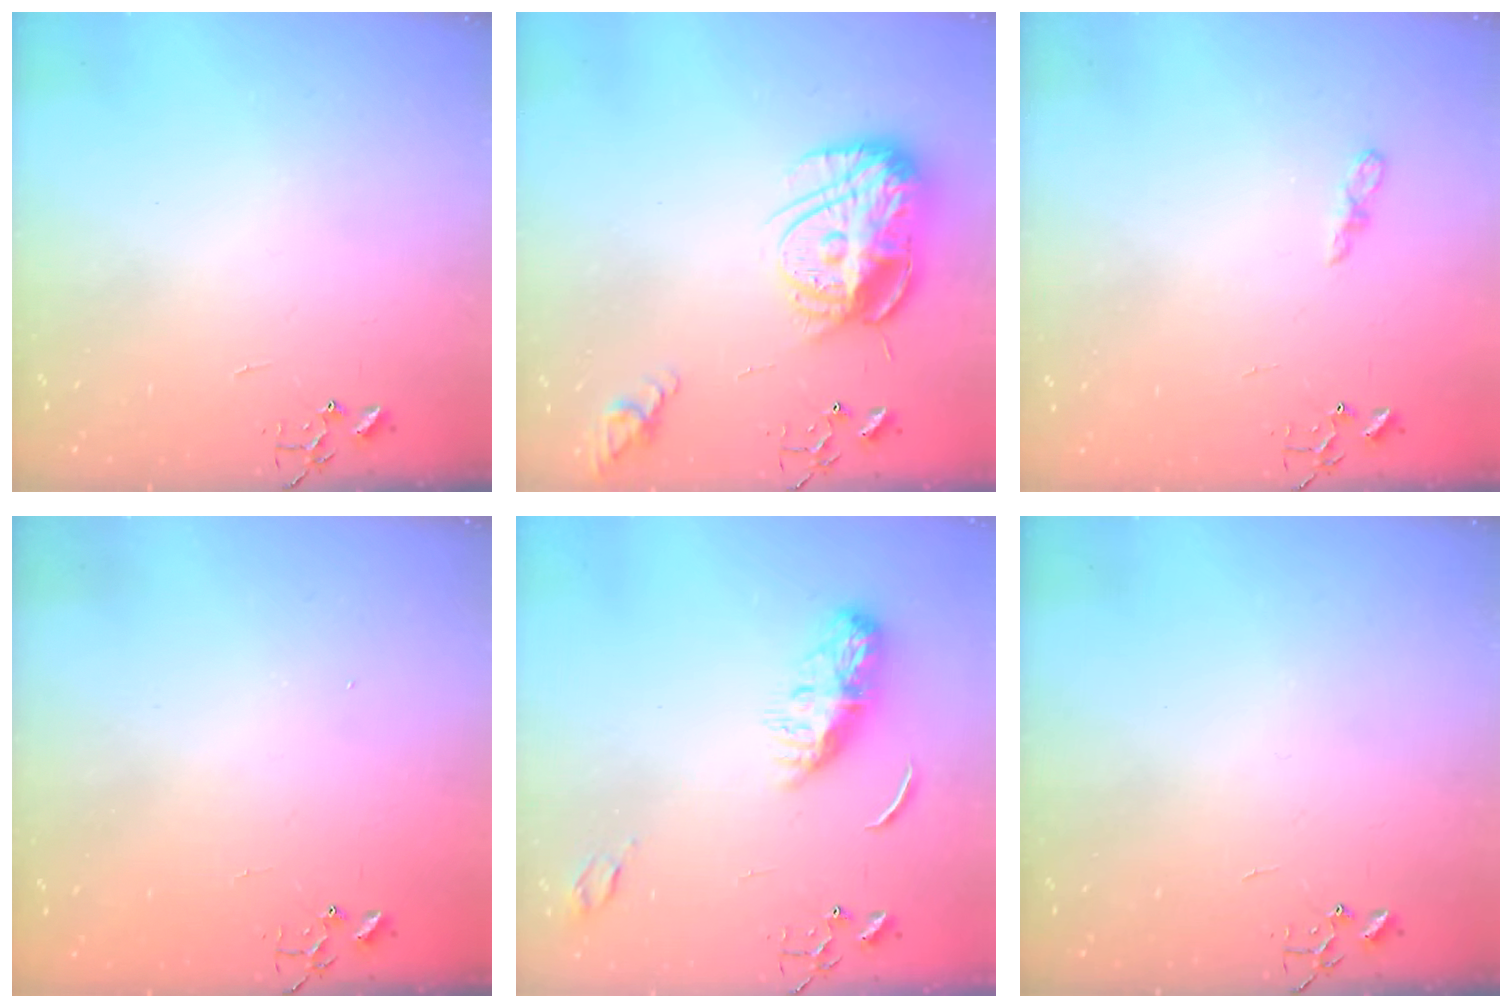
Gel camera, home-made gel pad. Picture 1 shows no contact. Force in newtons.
{"total": 17.2, "press": 17.2, "slide": 1.4}
{"total": 5.0, "press": 5.0, "slide": 0.5}
{"total": 1.3, "press": 1.2, "slide": 0.1}
{"total": 9.4, "press": 9.4, "slide": 0.4}
{"total": 0.0}